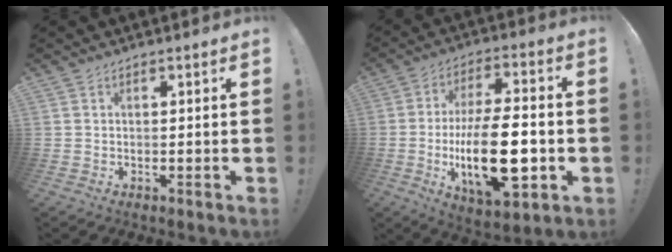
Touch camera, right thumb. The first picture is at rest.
{"total": 22.8, "force": [-4.3, 9.6, 20.2], "torque": [-0.363, 0.003, -0.064]}